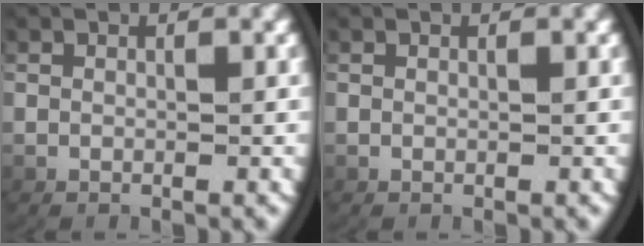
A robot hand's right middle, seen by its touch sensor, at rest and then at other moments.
{"total": 0.0}